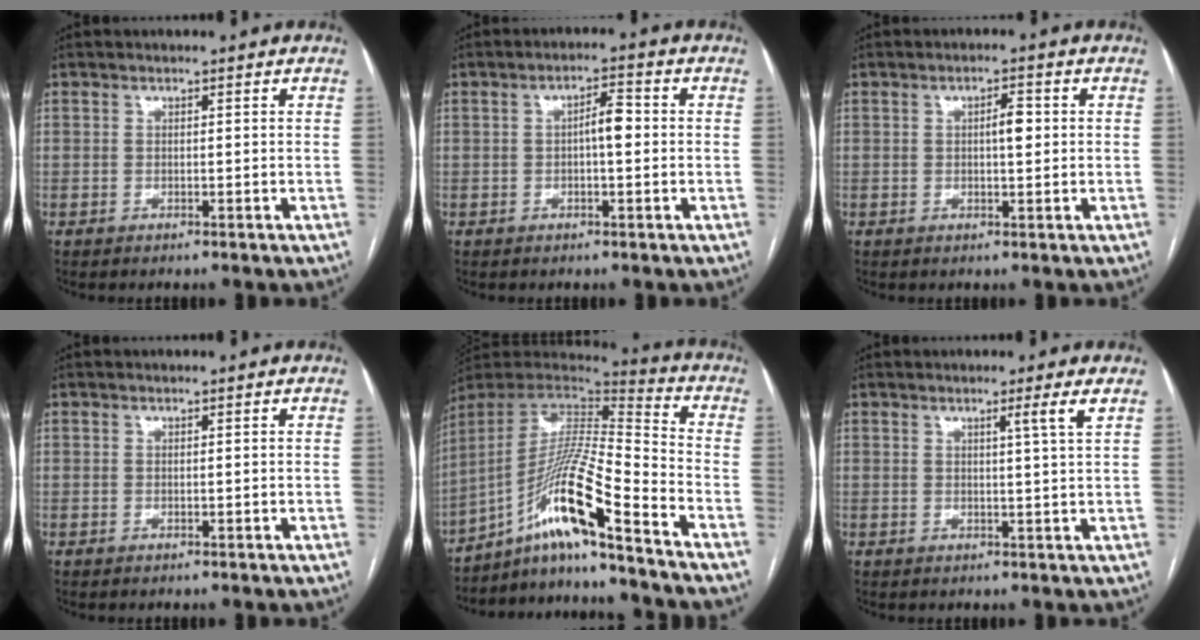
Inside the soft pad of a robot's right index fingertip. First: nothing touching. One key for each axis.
{"total": 3.6, "fx": -0.1, "fy": 1.0, "fz": 3.5, "tx": -0.055, "ty": 0.011, "tz": -0.004}
{"total": 2.7, "fx": 0.3, "fy": 0.8, "fz": 2.6, "tx": -0.041, "ty": 0.004, "tz": 0.005}
{"total": 0.0}
{"total": 16.5, "fx": -10.8, "fy": -0.4, "fz": 12.5, "tx": -0.240, "ty": 0.007, "tz": -0.194}
{"total": 2.4, "fx": 1.3, "fy": -0.9, "fz": 1.8, "tx": -0.030, "ty": -0.010, "tz": 0.023}